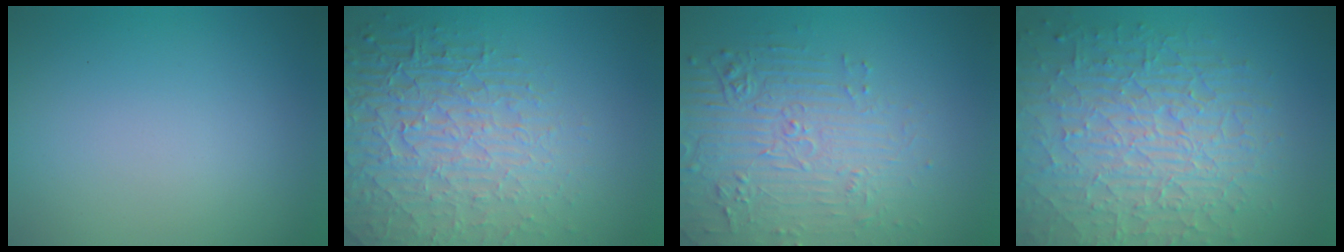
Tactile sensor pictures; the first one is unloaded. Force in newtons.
{"total": 8.4, "press": 5.7, "slide": 6.2}
{"total": 4.5, "press": 4.1, "slide": 1.8}
{"total": 10.0, "press": 6.5, "slide": 7.6}